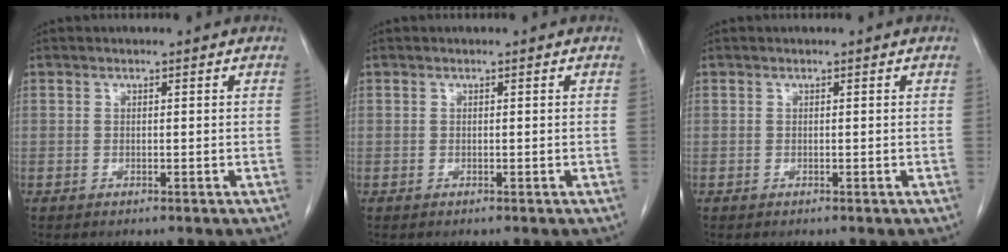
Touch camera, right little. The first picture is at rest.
{"total": 0.0}
{"total": 0.0}